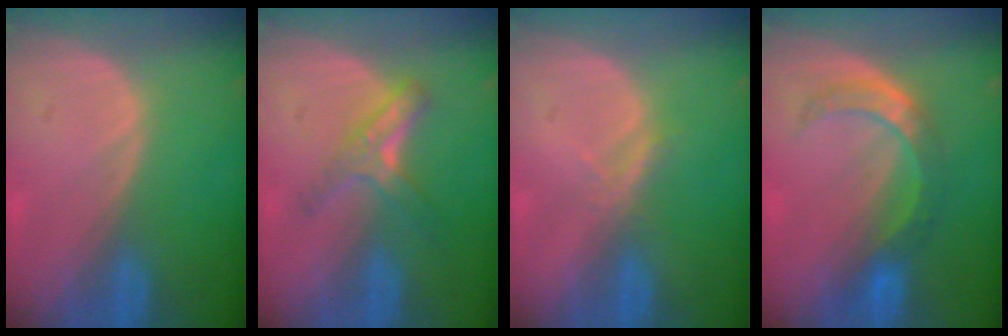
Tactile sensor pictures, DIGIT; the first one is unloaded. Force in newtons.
{"total": 5.6, "press": 4.9, "slide": 2.6}
{"total": 1.8, "press": 1.6, "slide": 0.7}
{"total": 5.7, "press": 5.7, "slide": 0.2}